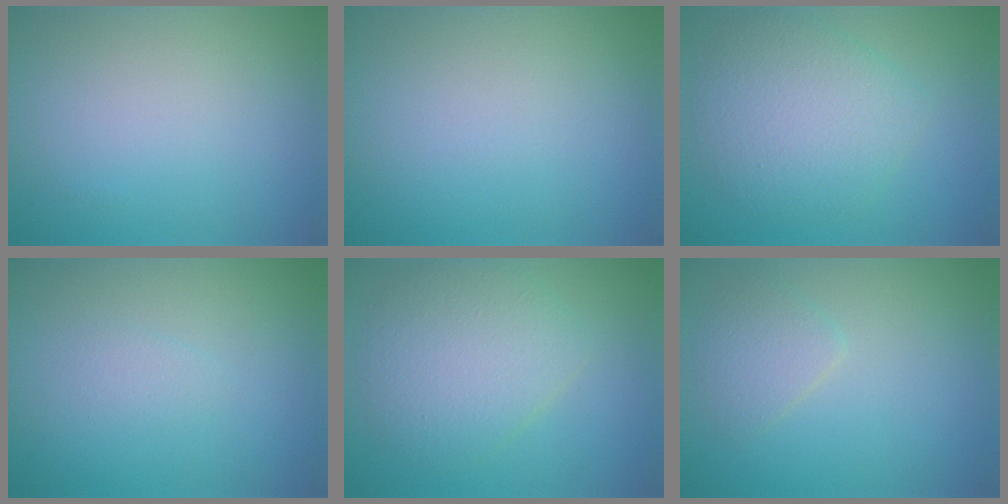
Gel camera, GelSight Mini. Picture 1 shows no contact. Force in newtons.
{"total": 0.0}
{"total": 5.2, "press": 5.2, "slide": 0.1}
{"total": 0.8, "press": 0.8, "slide": 0.1}
{"total": 5.0, "press": 5.0, "slide": 0.1}
{"total": 1.8, "press": 1.8, "slide": 0.0}